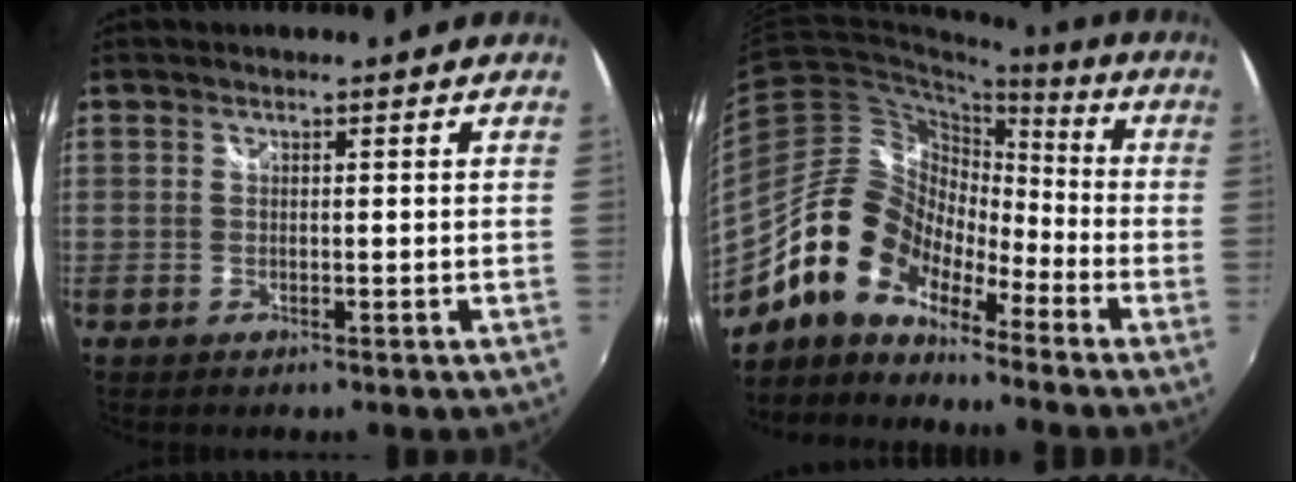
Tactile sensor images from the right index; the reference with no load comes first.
{"total": 13.5, "force": [-9.5, 7.0, 6.5], "torque": [-0.116, 0.023, -0.191]}